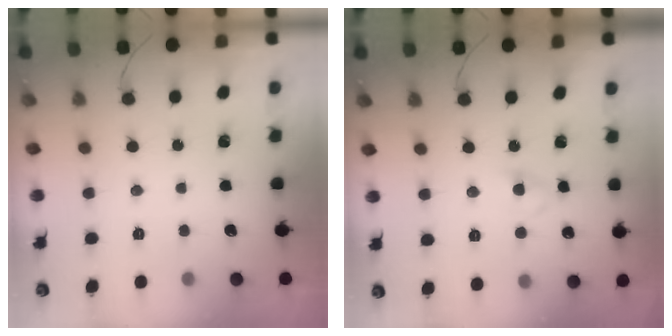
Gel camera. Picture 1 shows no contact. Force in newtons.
{"total": 2.8, "press": 2.7, "slide": 0.8}